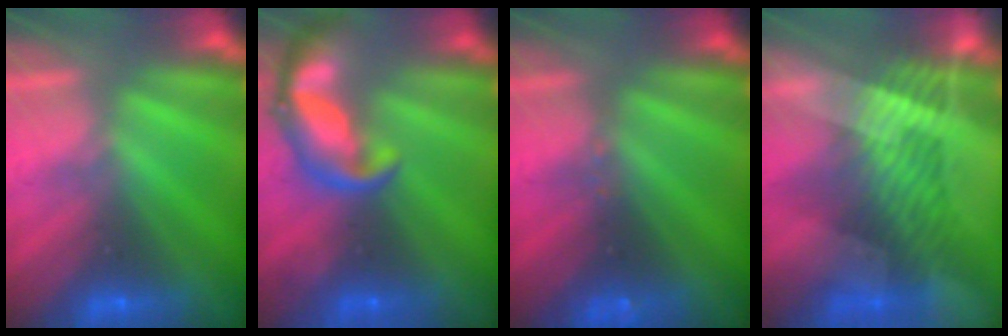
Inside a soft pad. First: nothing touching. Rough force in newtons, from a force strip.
{"total": 7.0}
{"total": 2.4}
{"total": 8.4}